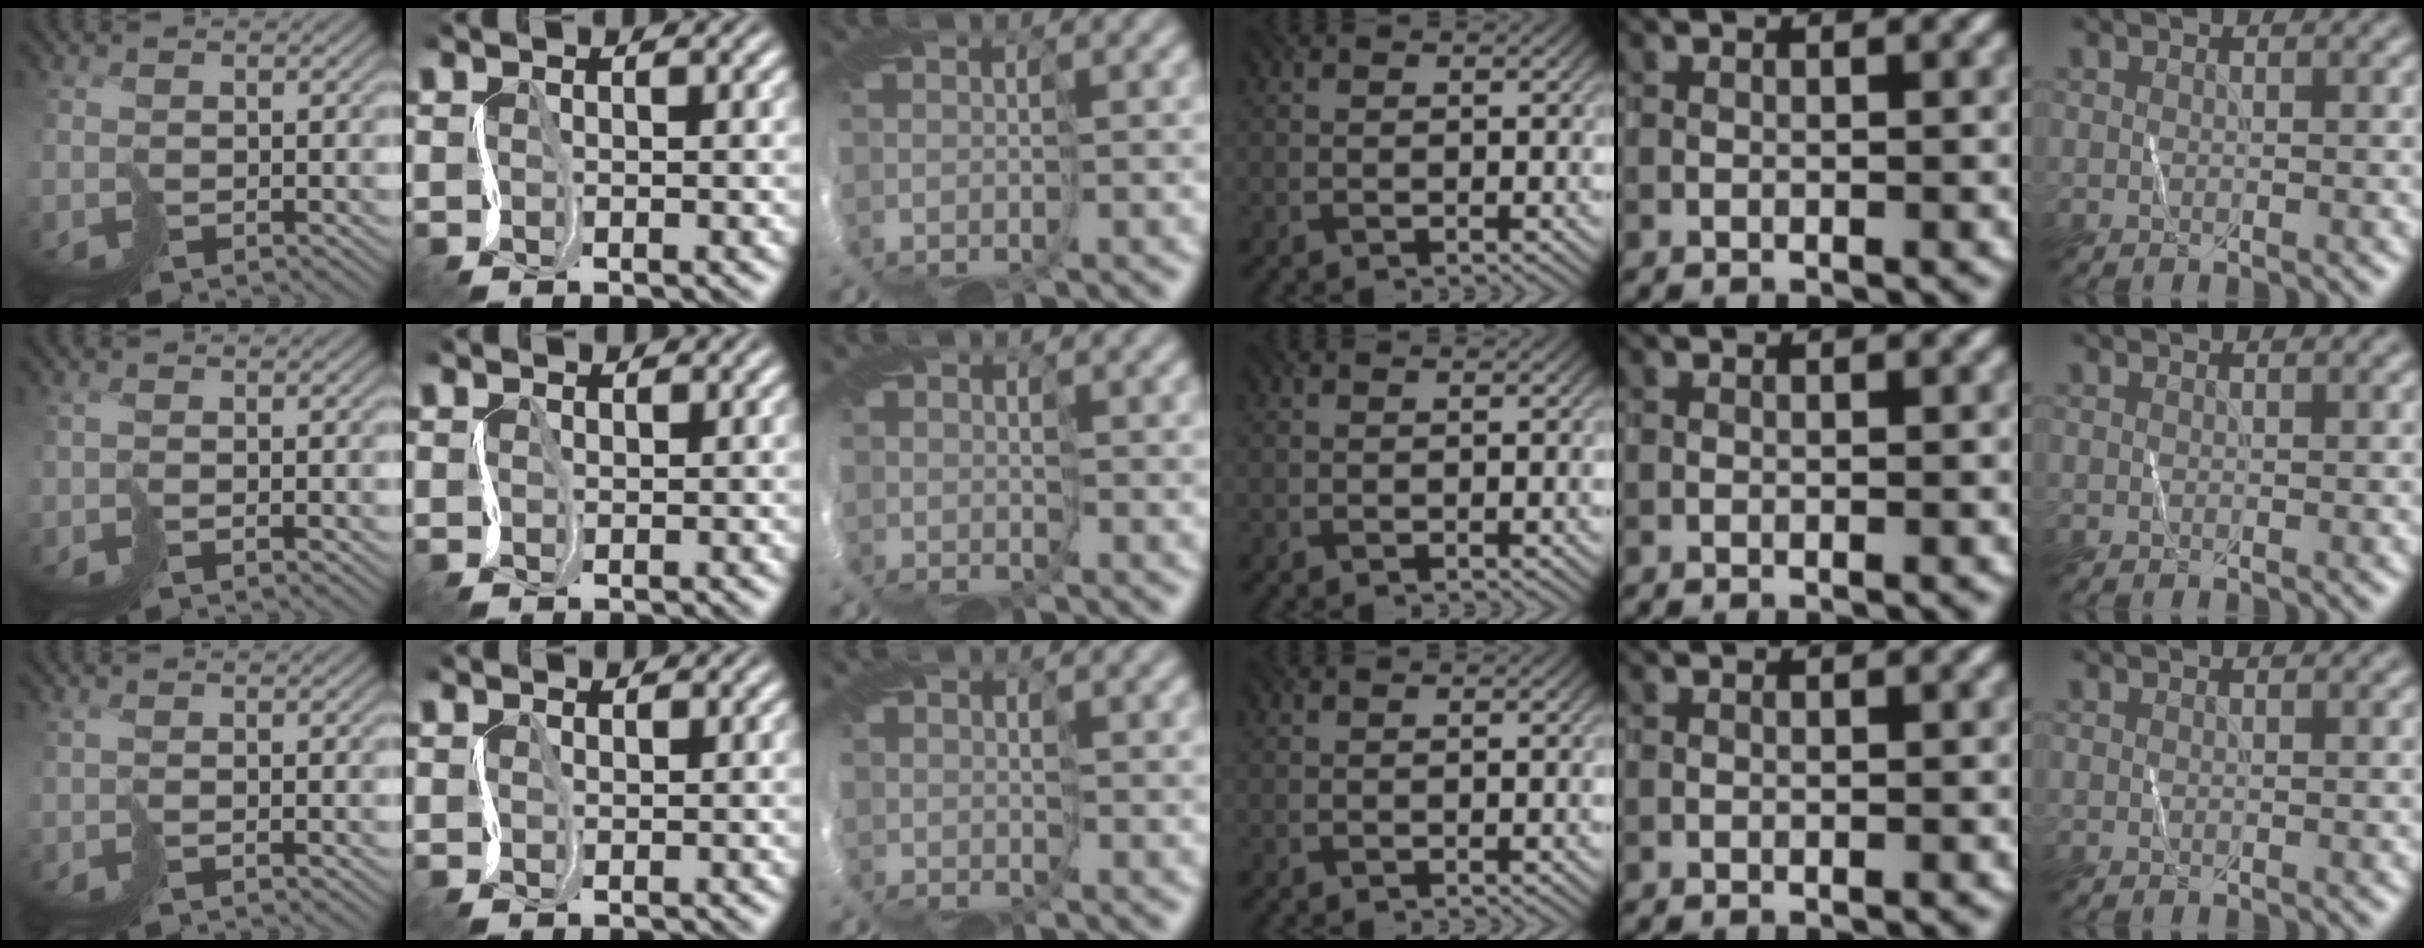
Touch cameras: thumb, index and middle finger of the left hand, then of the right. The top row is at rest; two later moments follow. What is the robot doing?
{"motion": "cut", "object": "paper"}